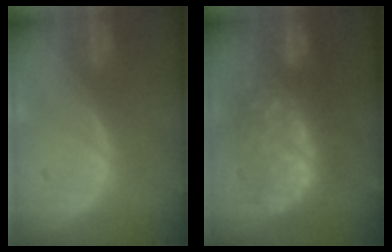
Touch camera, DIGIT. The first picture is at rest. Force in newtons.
{"total": 10.1, "press": 10.0, "slide": 1.1}